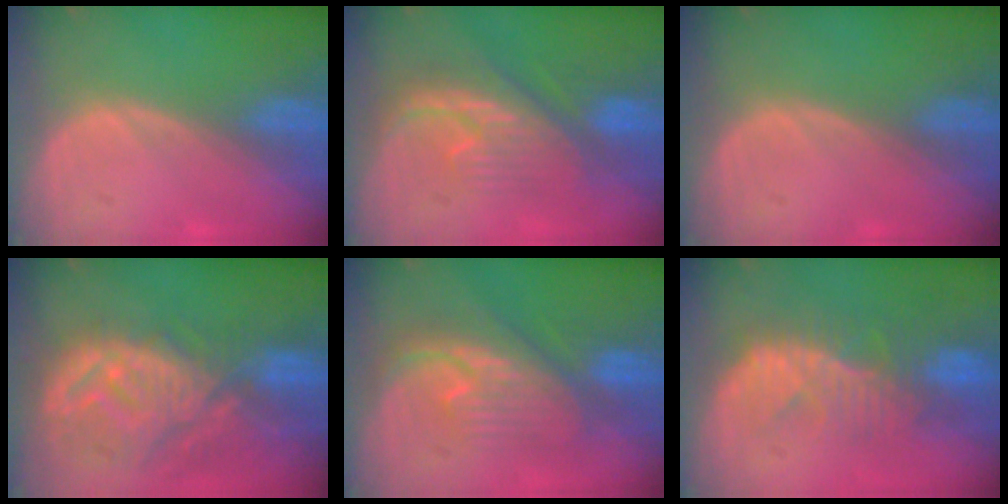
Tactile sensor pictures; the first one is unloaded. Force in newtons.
{"total": 8.0, "press": 7.9, "slide": 1.1}
{"total": 0.0}
{"total": 12.4, "press": 11.0, "slide": 5.6}
{"total": 8.2, "press": 8.2, "slide": 0.6}
{"total": 10.3, "press": 8.9, "slide": 5.2}